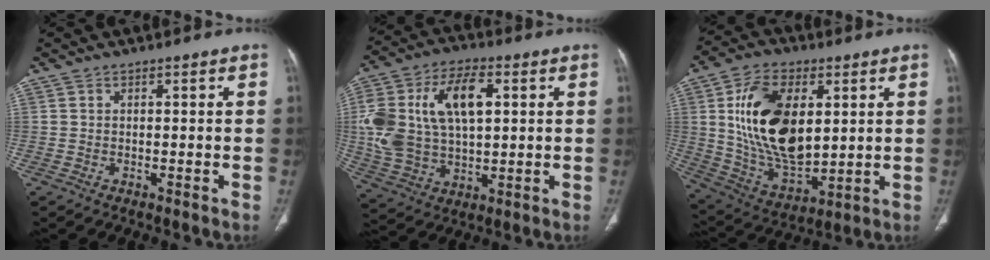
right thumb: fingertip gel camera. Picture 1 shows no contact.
{"total": 19.3, "force": [3.9, 10.9, 15.4], "torque": [-0.299, 0.013, 0.075]}
{"total": 20.9, "force": [4.2, 11.9, 16.6], "torque": [-0.281, -0.019, 0.088]}